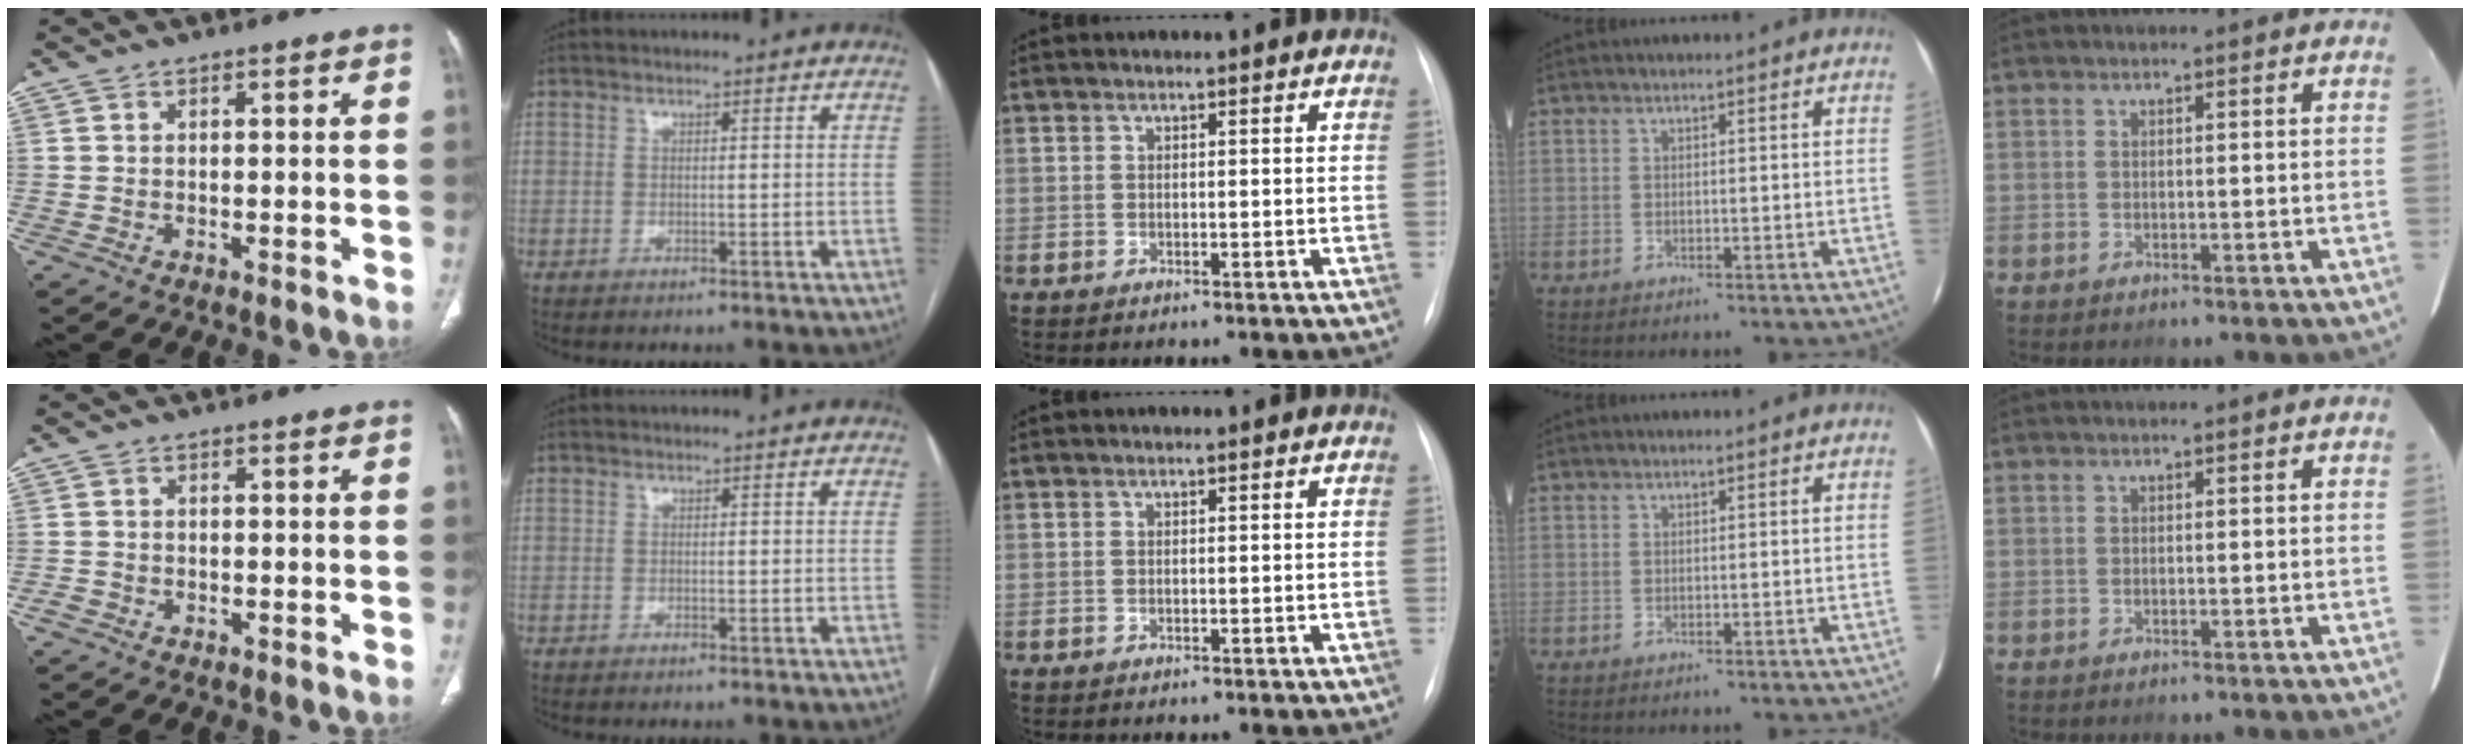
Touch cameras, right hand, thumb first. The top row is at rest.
{"thumb": {"total": 1.4, "force": [-0.8, 1.2, 0.4], "torque": [-0.006, 0.004, -0.017]}}